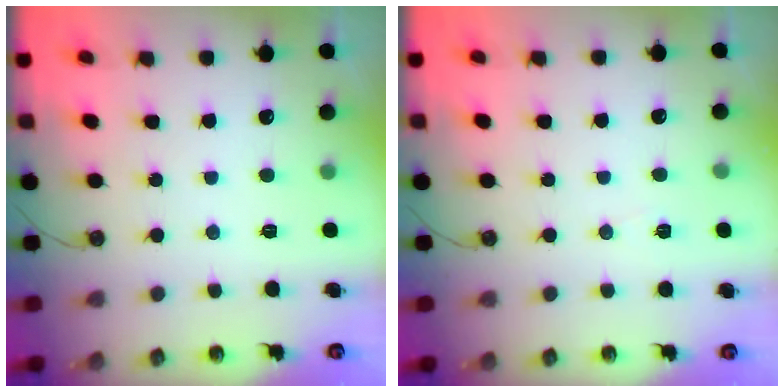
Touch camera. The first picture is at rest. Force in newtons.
{"total": 5.5, "press": 3.2, "slide": 4.5}